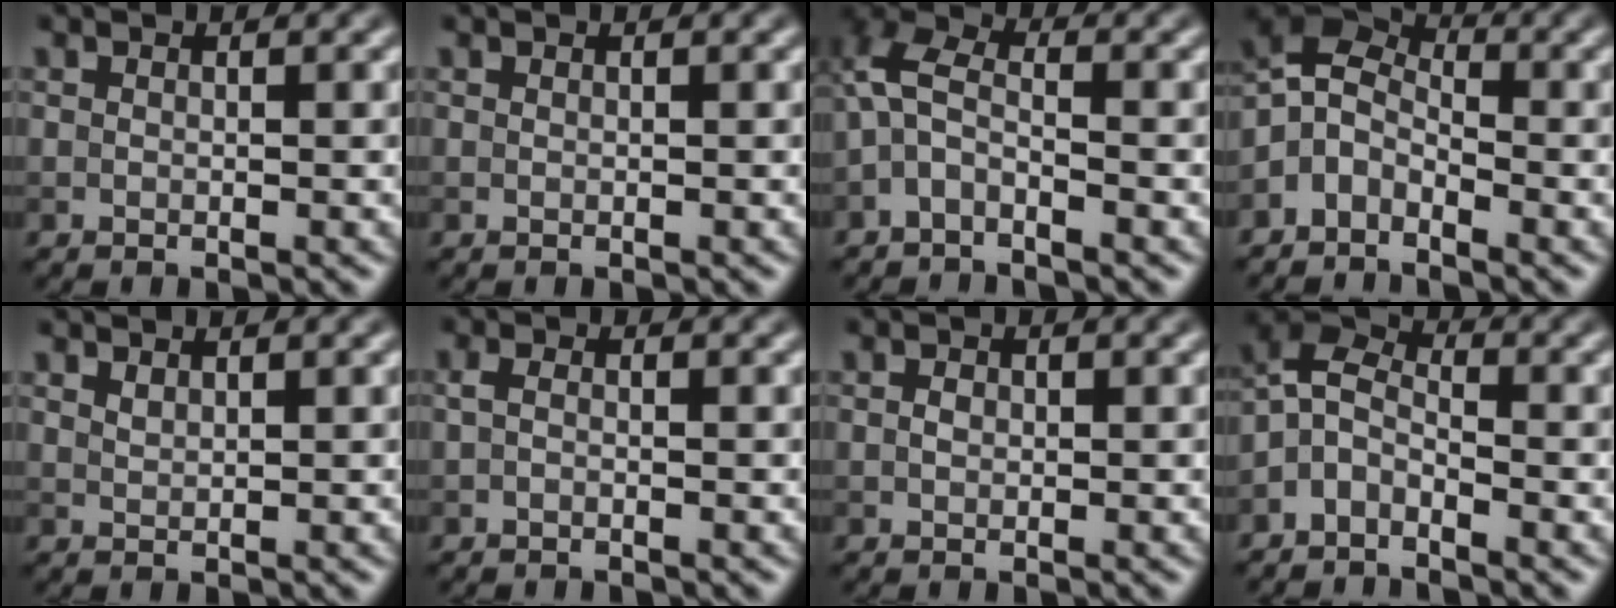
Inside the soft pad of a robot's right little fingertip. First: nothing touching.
{"total": 0.0}
{"total": 3.5, "force": [-1.1, 1.6, 2.9], "torque": [-0.068, 0.015, -0.036]}
{"total": 3.6, "force": [-2.3, 2.1, 1.8], "torque": [-0.037, 0.008, -0.061]}
{"total": 0.8, "force": [0.8, 0.1, 0.3], "torque": [-0.006, 0.001, 0.017]}
{"total": 0.8, "force": [-0.3, 0.3, 0.7], "torque": [-0.017, -0.001, -0.008]}
{"total": 0.8, "force": [0.0, 0.6, 0.5], "torque": [-0.010, -0.001, -0.001]}
{"total": 3.3, "force": [-2.1, 1.6, 1.9], "torque": [-0.042, 0.010, -0.057]}